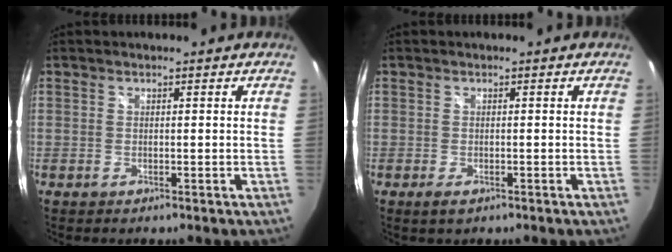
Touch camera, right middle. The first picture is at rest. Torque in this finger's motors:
{"motor_torque": [0.68, -0.64, 0.03, 0.03]}